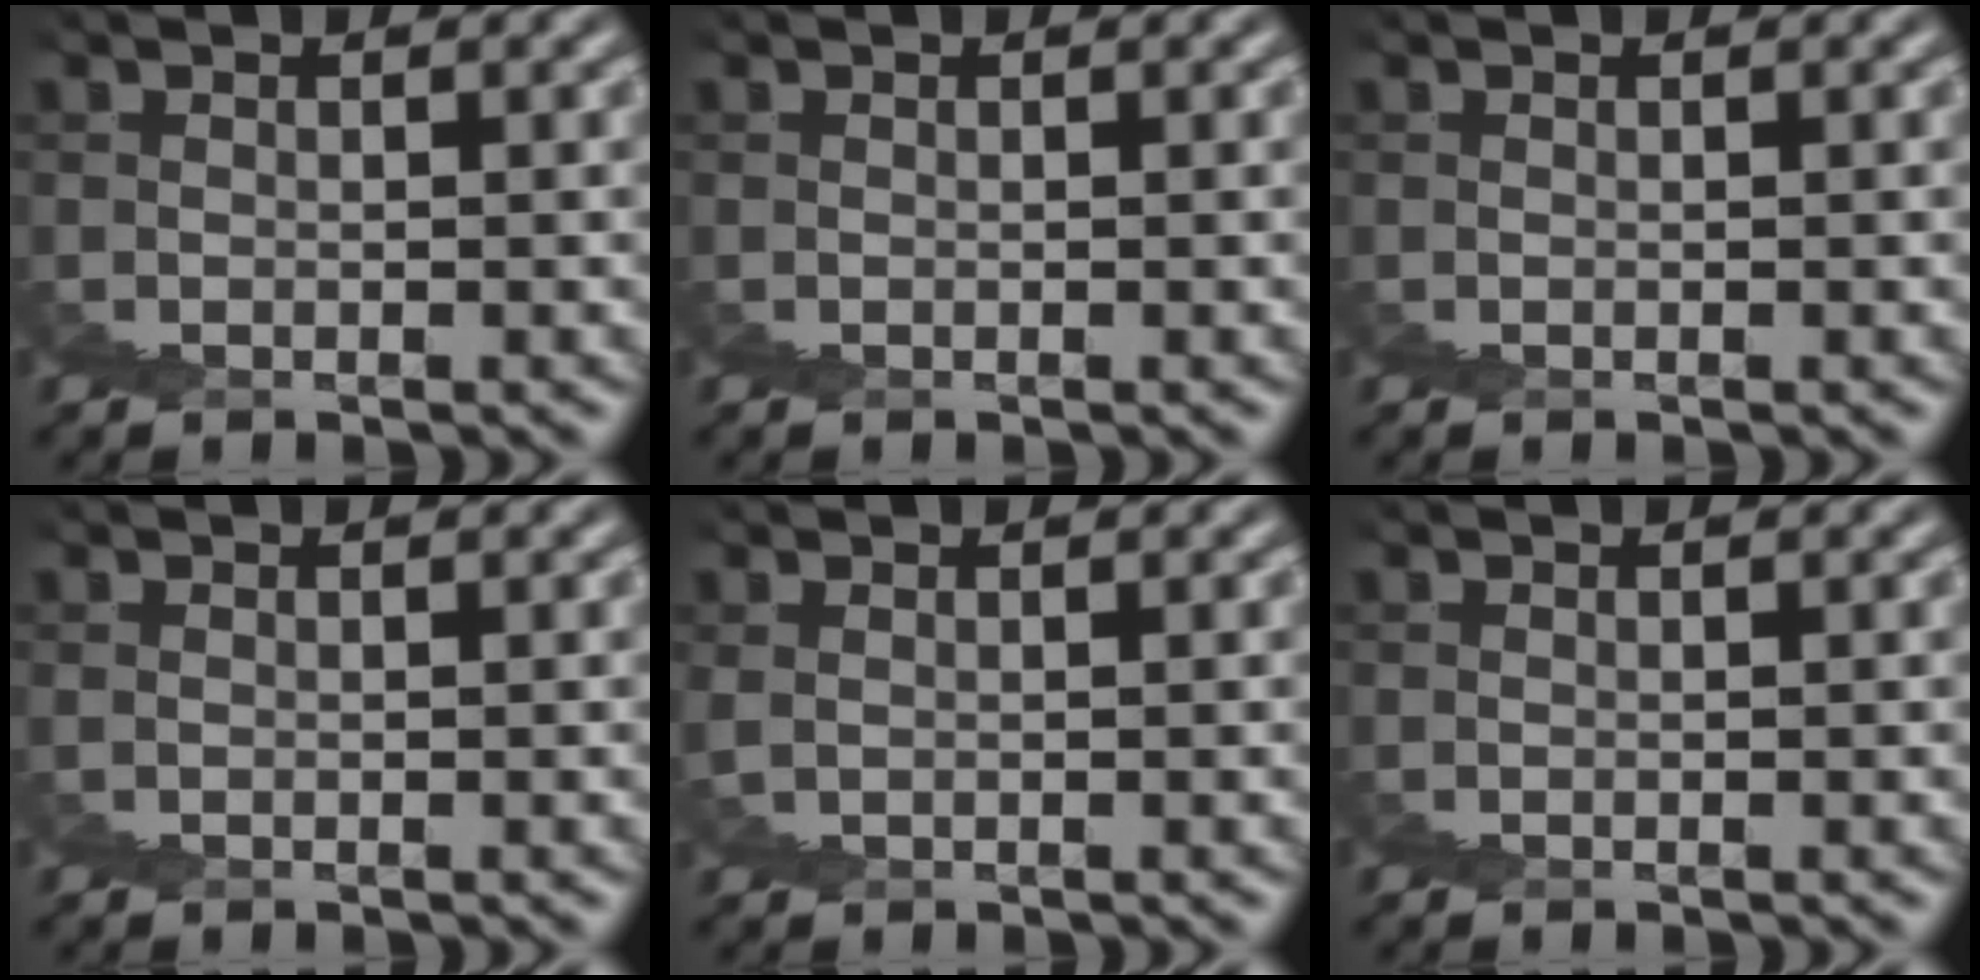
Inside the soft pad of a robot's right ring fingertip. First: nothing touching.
{"total": 0.0}
{"total": 0.0}
{"total": 0.0}
{"total": 1.4, "force": [1.1, 0.3, 0.9], "torque": [-0.011, 0.009, 0.013]}
{"total": 0.0}